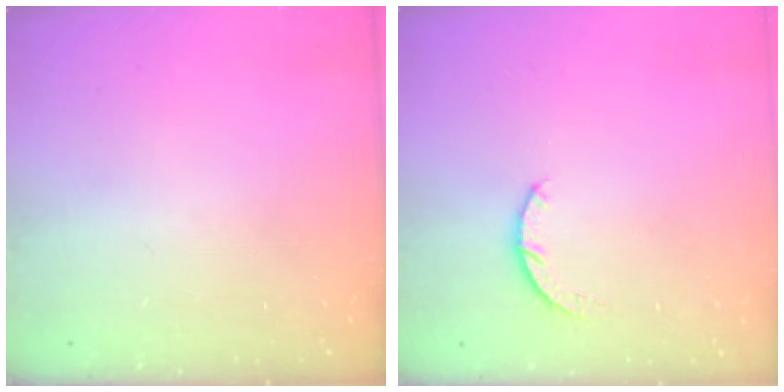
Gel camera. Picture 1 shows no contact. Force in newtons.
{"total": 3.4, "press": 3.4, "slide": 0.5}